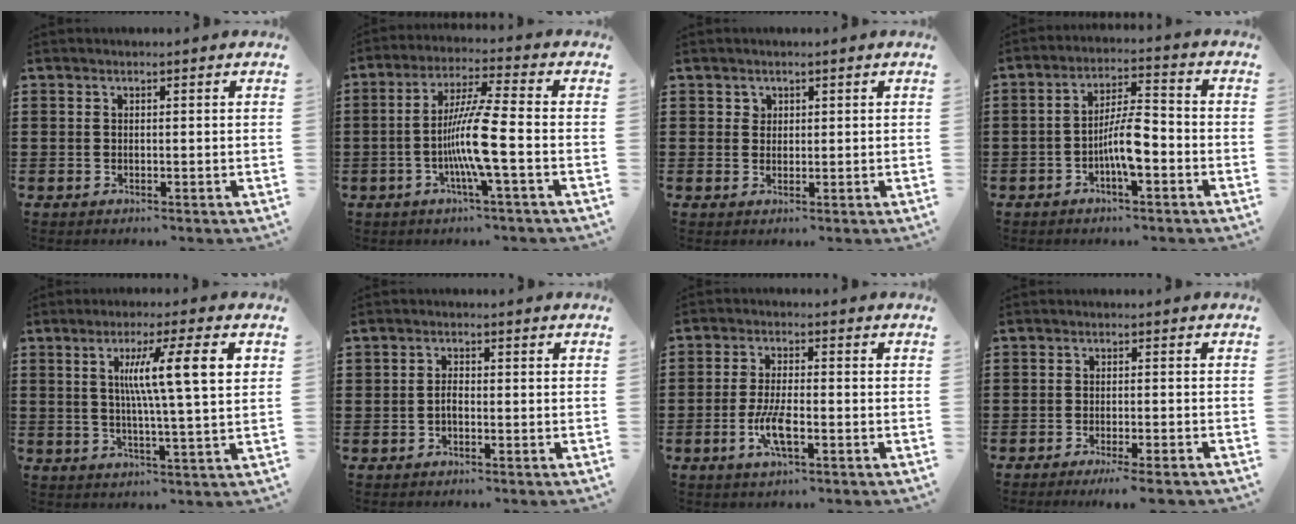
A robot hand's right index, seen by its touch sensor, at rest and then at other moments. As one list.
[{"total": 9.4, "force": [-2.5, -0.2, 9.0], "torque": [-0.183, -0.017, -0.056]}, {"total": 1.3, "force": [0.8, 1.1, 0.1], "torque": [-0.006, 0.004, 0.016]}, {"total": 7.0, "force": [-2.3, 2.0, 6.3], "torque": [-0.129, -0.001, -0.047]}, {"total": 10.5, "force": [2.6, 0.8, 10.2], "torque": [-0.189, 0.003, 0.035]}, {"total": 1.4, "force": [-0.5, 0.9, 1.0], "torque": [-0.021, 0.000, -0.010]}, {"total": 5.4, "force": [-1.8, 1.5, 4.9], "torque": [-0.102, -0.006, -0.036]}, {"total": 2.4, "force": [-2.0, -0.3, 1.4], "torque": [-0.022, -0.002, -0.036]}]